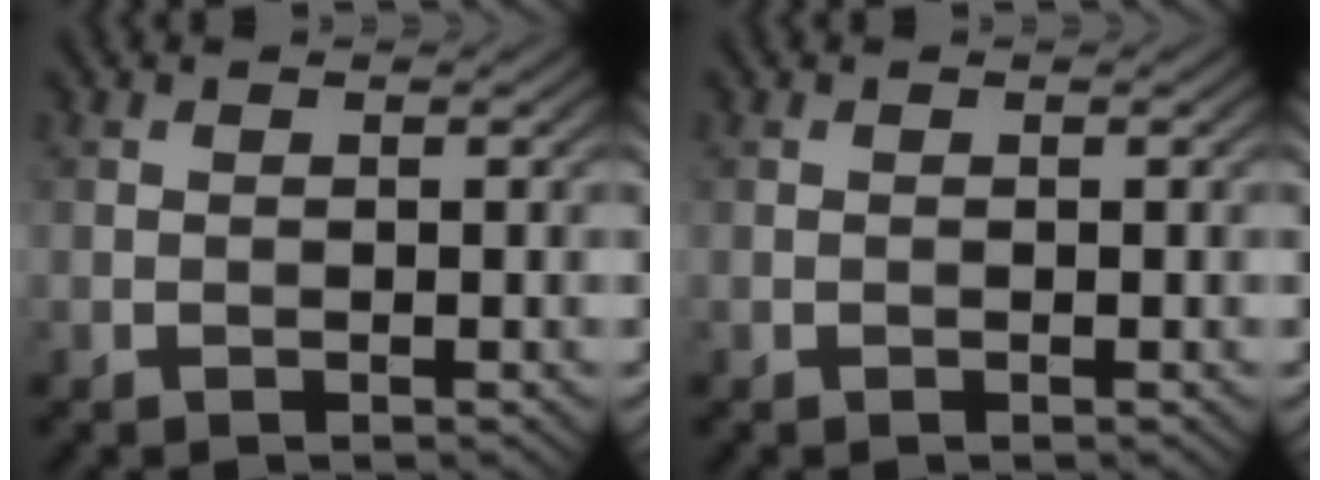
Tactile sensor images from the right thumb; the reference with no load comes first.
{"total": 0.0}